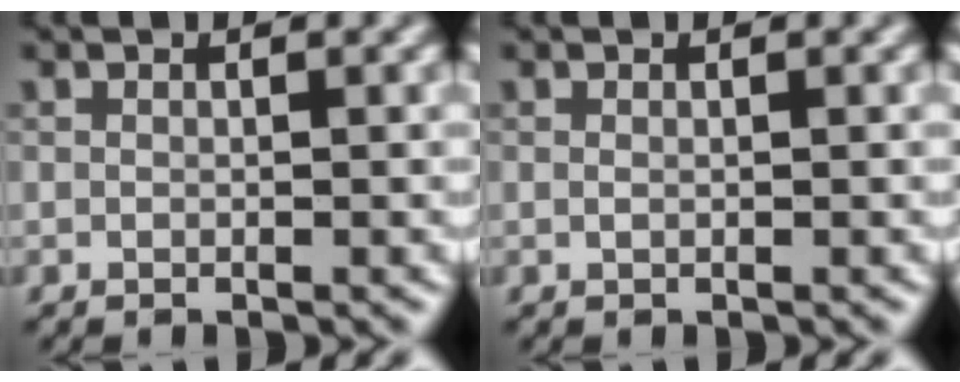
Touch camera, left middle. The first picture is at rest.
{"total": 0.0}